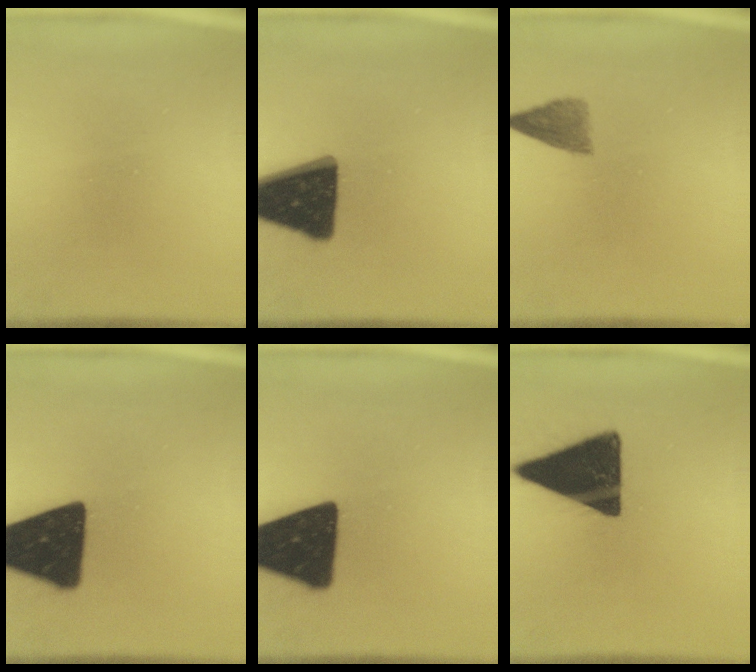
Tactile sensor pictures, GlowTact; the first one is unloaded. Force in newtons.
{"total": 18.0}
{"total": 3.0}
{"total": 19.3}
{"total": 19.3}
{"total": 17.6}